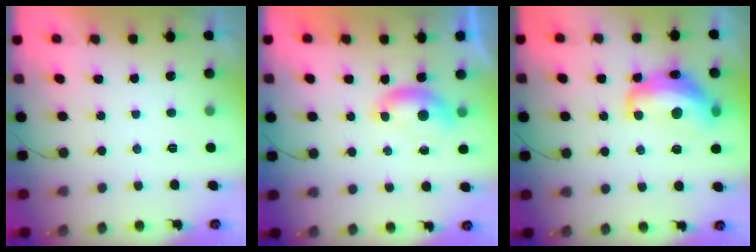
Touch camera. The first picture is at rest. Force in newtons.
{"total": 5.9, "press": 5.8, "slide": 0.8}
{"total": 15.6, "press": 15.6, "slide": 1.1}